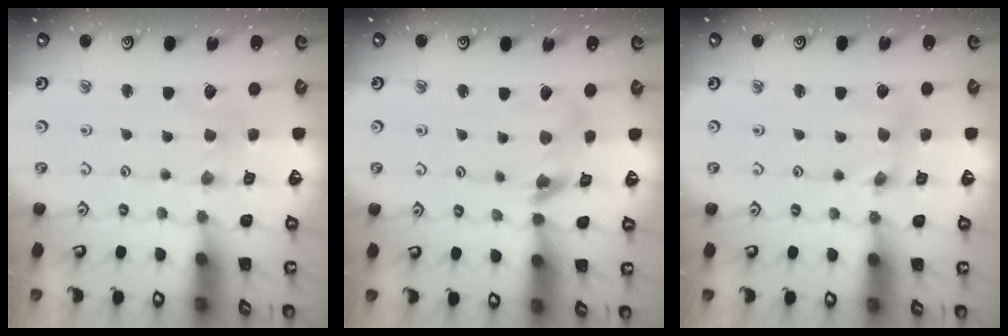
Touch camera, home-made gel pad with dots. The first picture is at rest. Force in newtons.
{"total": 9.2, "press": 9.2, "slide": 0.8}
{"total": 1.2, "press": 1.2, "slide": 0.3}